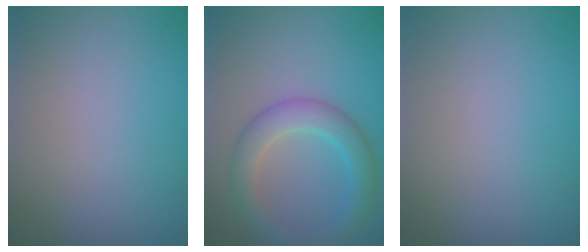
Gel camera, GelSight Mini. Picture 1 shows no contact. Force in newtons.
{"total": 4.5, "press": 4.5, "slide": 0.1}
{"total": 0.0}